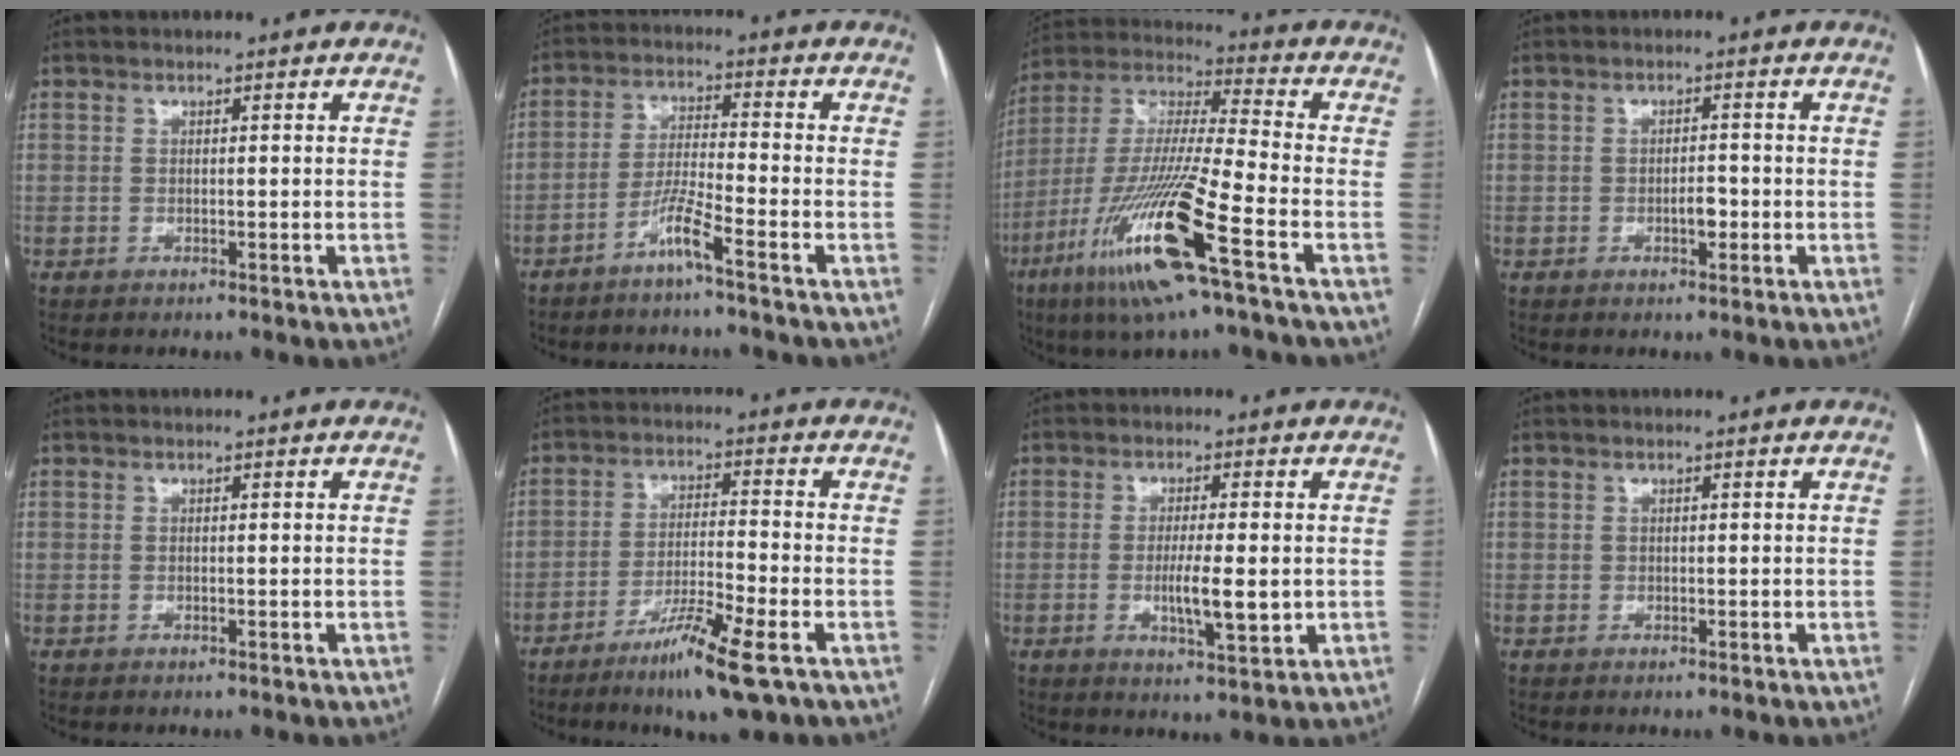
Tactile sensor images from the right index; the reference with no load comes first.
{"total": 5.0, "force": [-3.5, -0.7, 3.5], "torque": [-0.075, -0.001, -0.074]}
{"total": 19.2, "force": [-9.0, 0.3, 17.0], "torque": [-0.372, -0.042, -0.177]}
{"total": 2.1, "force": [-0.7, 0.9, 1.7], "torque": [-0.025, 0.003, -0.010]}
{"total": 0.0}
{"total": 9.3, "force": [-5.6, 0.1, 7.5], "torque": [-0.137, -0.020, -0.095]}
{"total": 6.3, "force": [-0.7, 1.0, 6.2], "torque": [-0.110, -0.012, -0.013]}
{"total": 0.0}